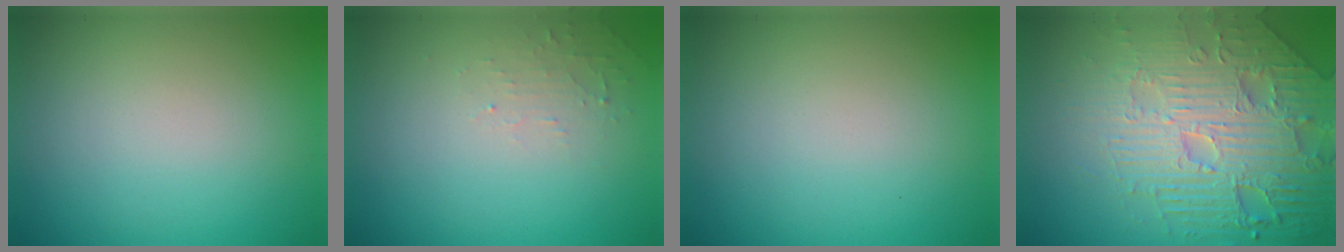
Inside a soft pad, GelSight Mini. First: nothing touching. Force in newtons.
{"total": 1.2, "press": 1.2, "slide": 0.3}
{"total": 0.0}
{"total": 8.0, "press": 6.2, "slide": 5.1}